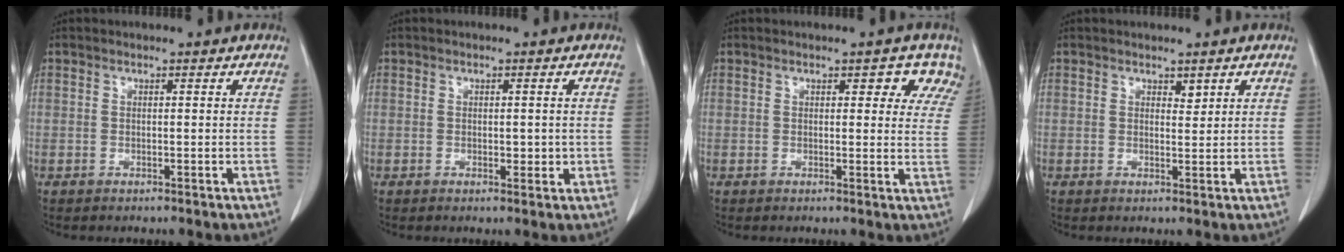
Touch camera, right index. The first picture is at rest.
{"total": 1.9, "force": [-0.2, 1.1, 1.6], "torque": [-0.019, -0.002, 0.001]}
{"total": 4.3, "force": [2.9, 2.3, 2.2], "torque": [-0.004, 0.000, 0.018]}
{"total": 1.2, "force": [0.9, 0.6, 0.6], "torque": [-0.006, -0.005, 0.012]}